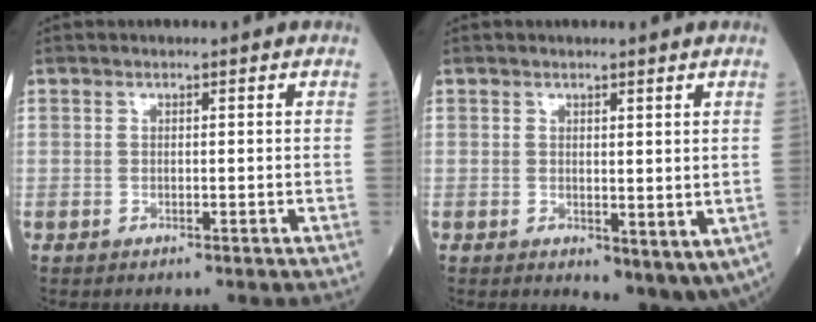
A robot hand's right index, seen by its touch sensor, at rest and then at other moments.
{"total": 5.7, "force": [-0.6, 2.8, 4.9], "torque": [-0.049, -0.013, 0.003]}